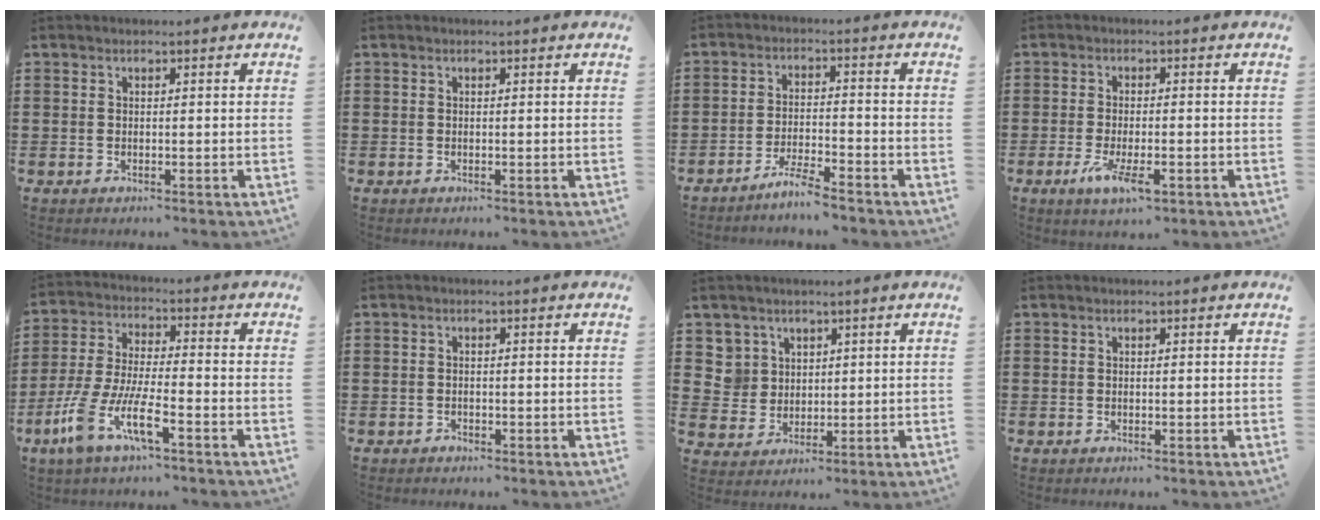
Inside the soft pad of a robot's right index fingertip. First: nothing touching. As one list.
[{"total": 0.0}, {"total": 4.5, "force": [-4.2, -0.2, 1.7], "torque": [-0.046, -0.004, -0.085]}, {"total": 5.3, "force": [-2.3, 1.5, 4.5], "torque": [-0.089, -0.010, -0.040]}, {"total": 8.9, "force": [-5.1, 1.6, 7.1], "torque": [-0.179, -0.021, -0.105]}, {"total": 0.8, "force": [-0.7, 0.2, 0.0], "torque": [-0.003, 0.002, -0.016]}, {"total": 5.0, "force": [2.0, 4.6, 0.5], "torque": [-0.034, 0.017, 0.040]}, {"total": 0.0}]